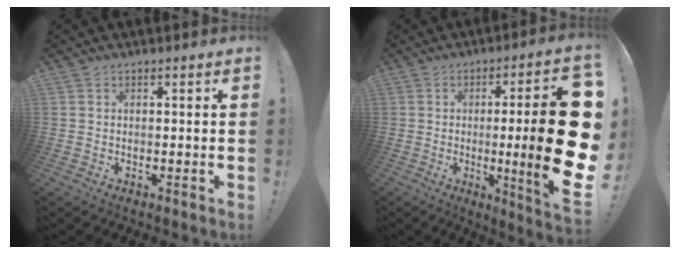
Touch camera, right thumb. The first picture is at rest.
{"total": 21.5, "force": [-1.1, 2.2, 21.3], "torque": [-0.321, -0.011, -0.015]}